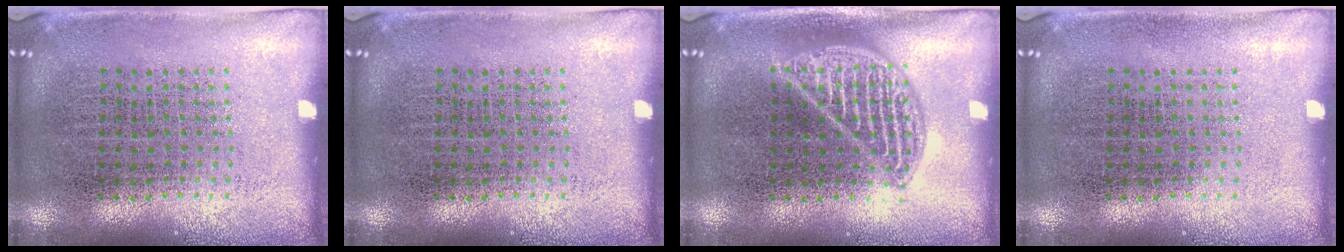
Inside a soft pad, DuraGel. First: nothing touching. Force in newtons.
{"total": 0.0}
{"total": 2.1, "press": 2.0, "slide": 0.2}
{"total": 0.0}